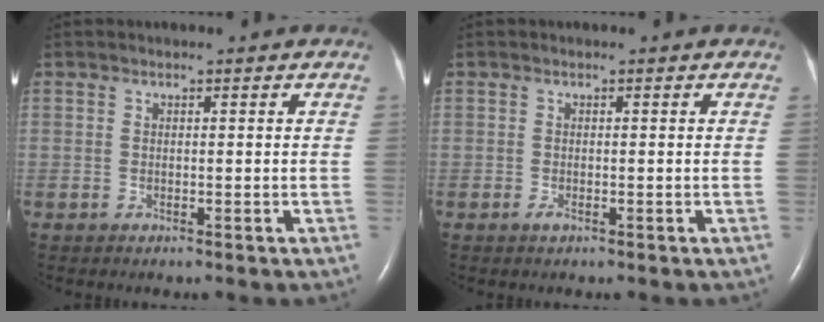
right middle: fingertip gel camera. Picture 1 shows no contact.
{"total": 0.6, "force": [-0.3, 0.1, 0.5], "torque": [-0.010, -0.001, -0.005]}